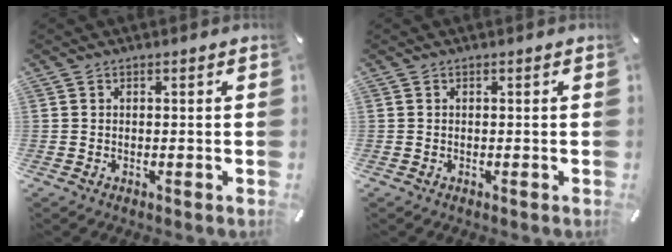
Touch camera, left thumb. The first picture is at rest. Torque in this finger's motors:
{"motor_torque": [-0.16, 0.08, -0.07, -0.03, -0.01]}